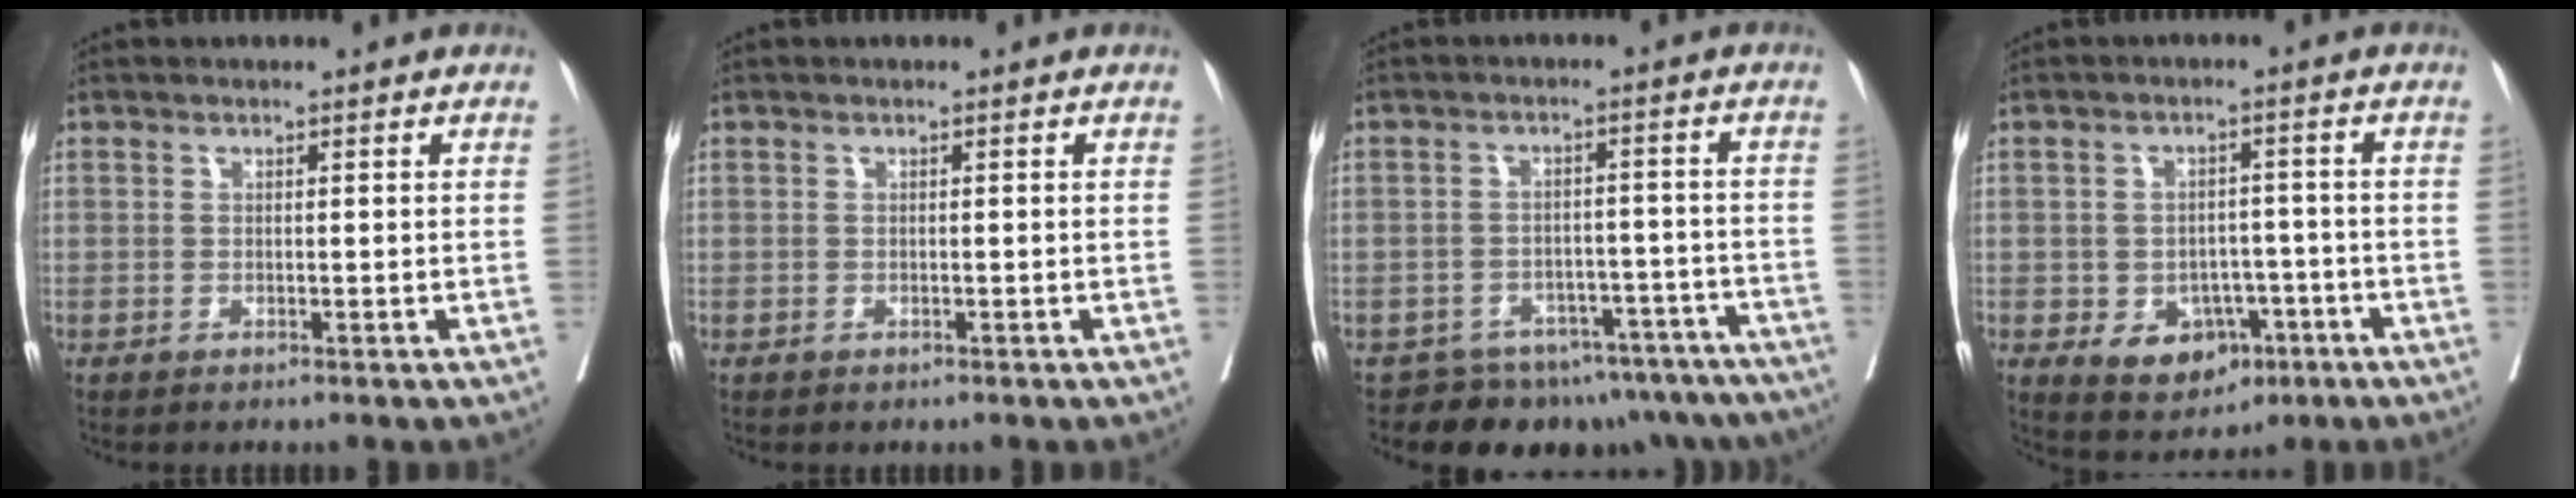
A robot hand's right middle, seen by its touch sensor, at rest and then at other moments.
{"total": 0.0}
{"total": 14.0, "force": [-12.0, 6.5, 3.0], "torque": [-0.020, 0.034, -0.139]}
{"total": 7.6, "force": [-3.0, 5.6, 4.2], "torque": [-0.058, 0.005, -0.035]}